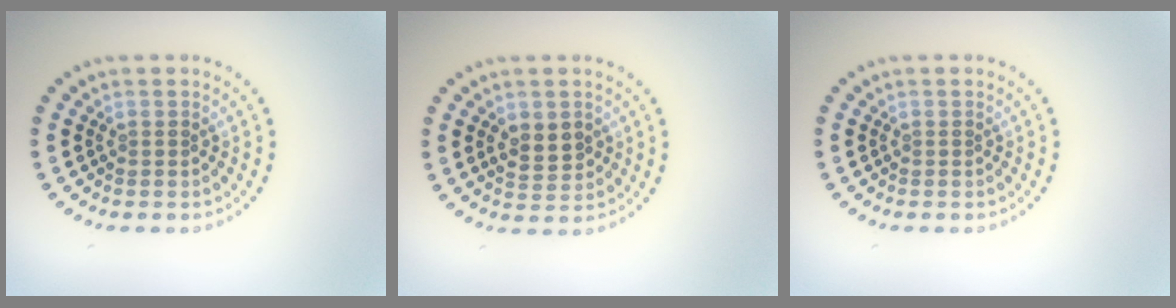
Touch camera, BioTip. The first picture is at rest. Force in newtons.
{"total": 2.5, "press": 2.5, "slide": 0.4}
{"total": 0.0}